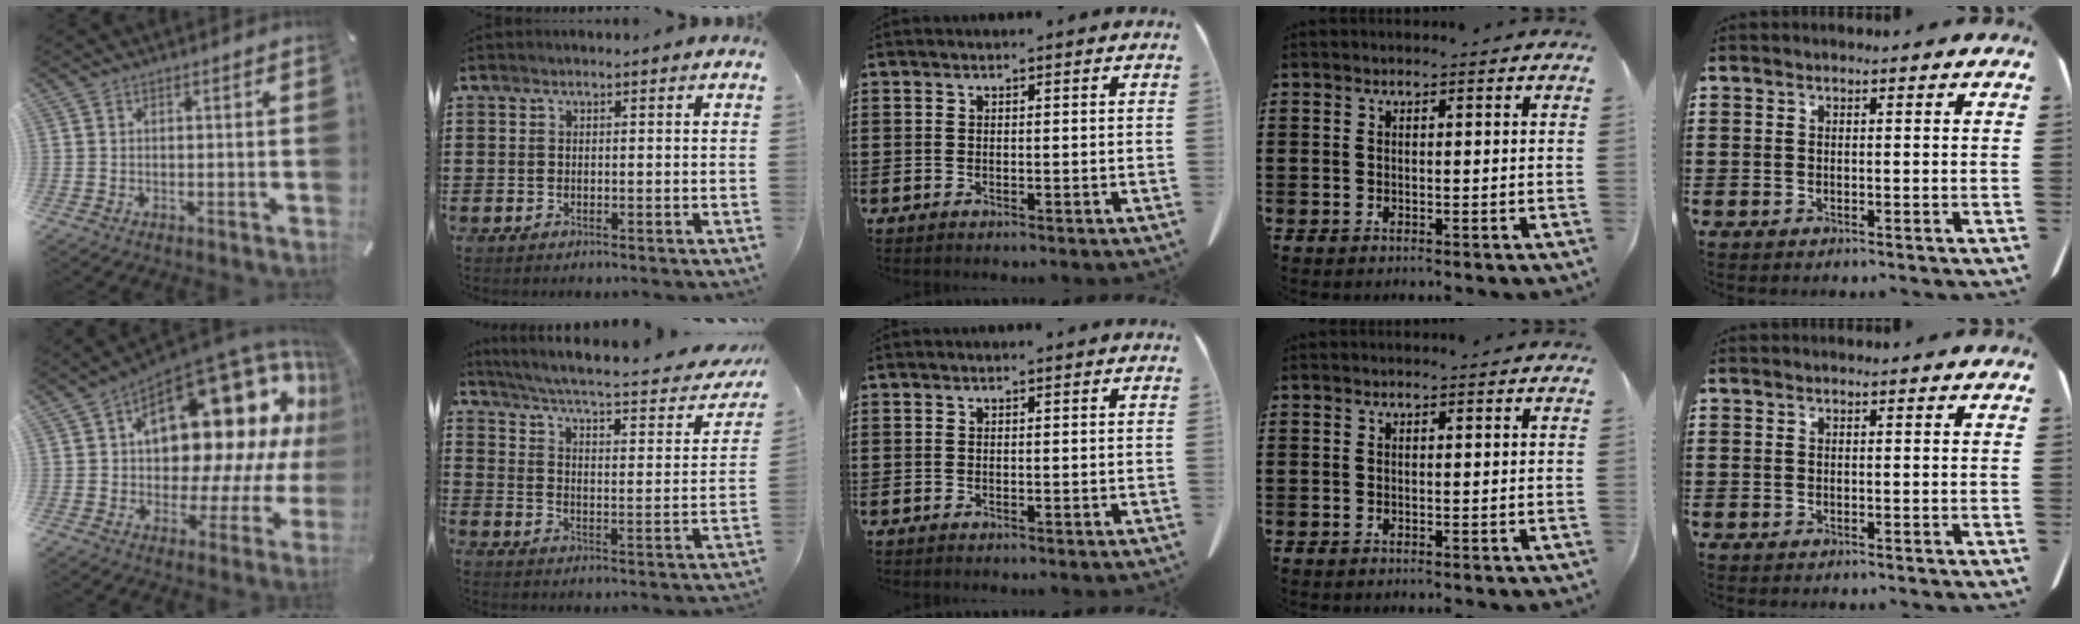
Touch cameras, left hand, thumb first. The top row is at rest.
{"thumb": {"total": 27.7, "force": [9.6, 14.9, 21.4], "torque": [-0.309, -0.084, 0.172]}, "index": {"total": 4.4, "force": [3.4, -0.4, 2.9], "torque": [-0.074, -0.036, 0.046]}}